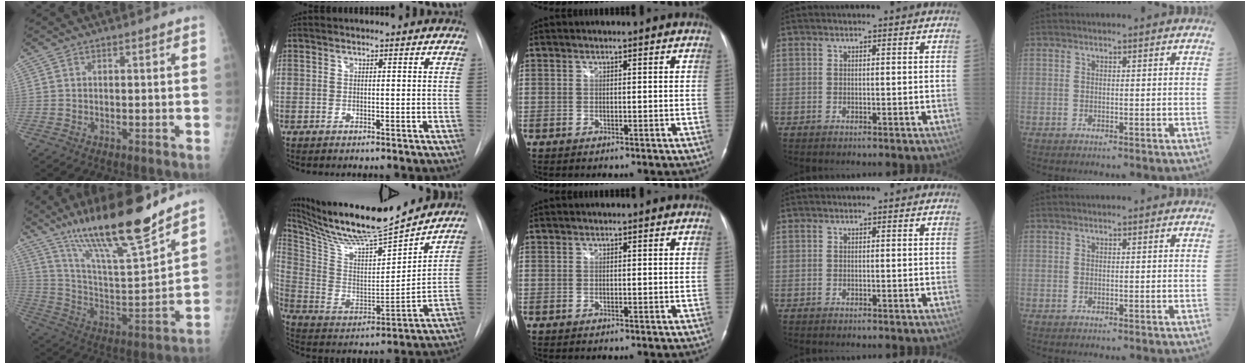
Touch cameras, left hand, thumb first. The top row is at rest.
{"thumb": {"total": 22.3, "force": [16.8, 2.9, 14.5], "torque": [-0.229, -0.076, 0.297]}, "index": {"total": 19.7, "force": [18.0, 0.7, 8.0], "torque": [-0.161, -0.020, 0.308]}}